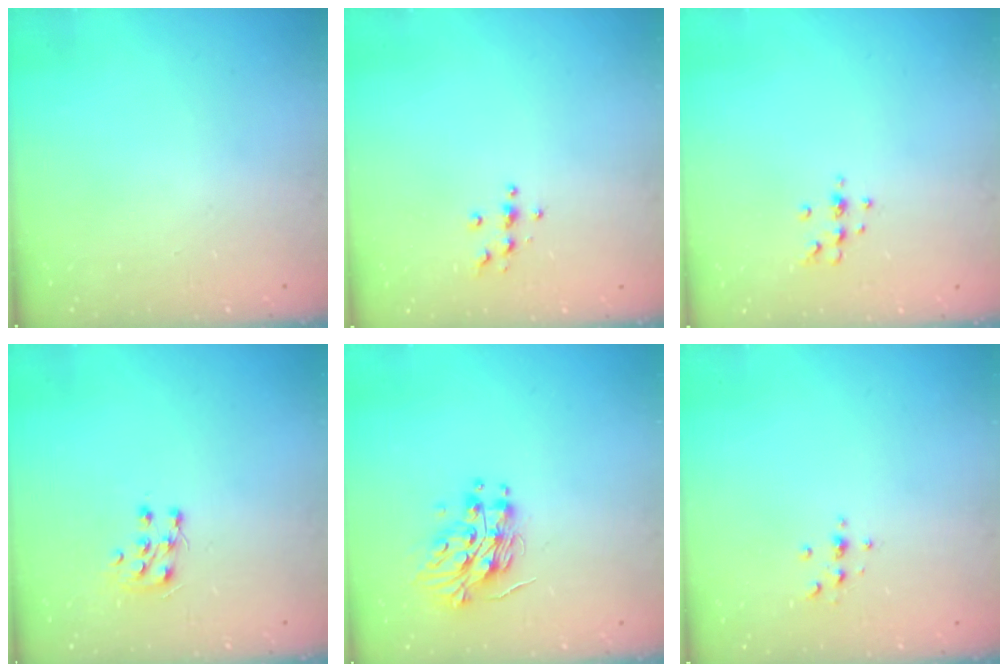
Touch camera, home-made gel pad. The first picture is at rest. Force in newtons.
{"total": 3.7, "press": 3.7, "slide": 0.4}
{"total": 5.4, "press": 5.2, "slide": 1.4}
{"total": 6.8, "press": 6.7, "slide": 0.6}
{"total": 12.2, "press": 12.1, "slide": 1.2}
{"total": 2.3, "press": 2.3, "slide": 0.2}